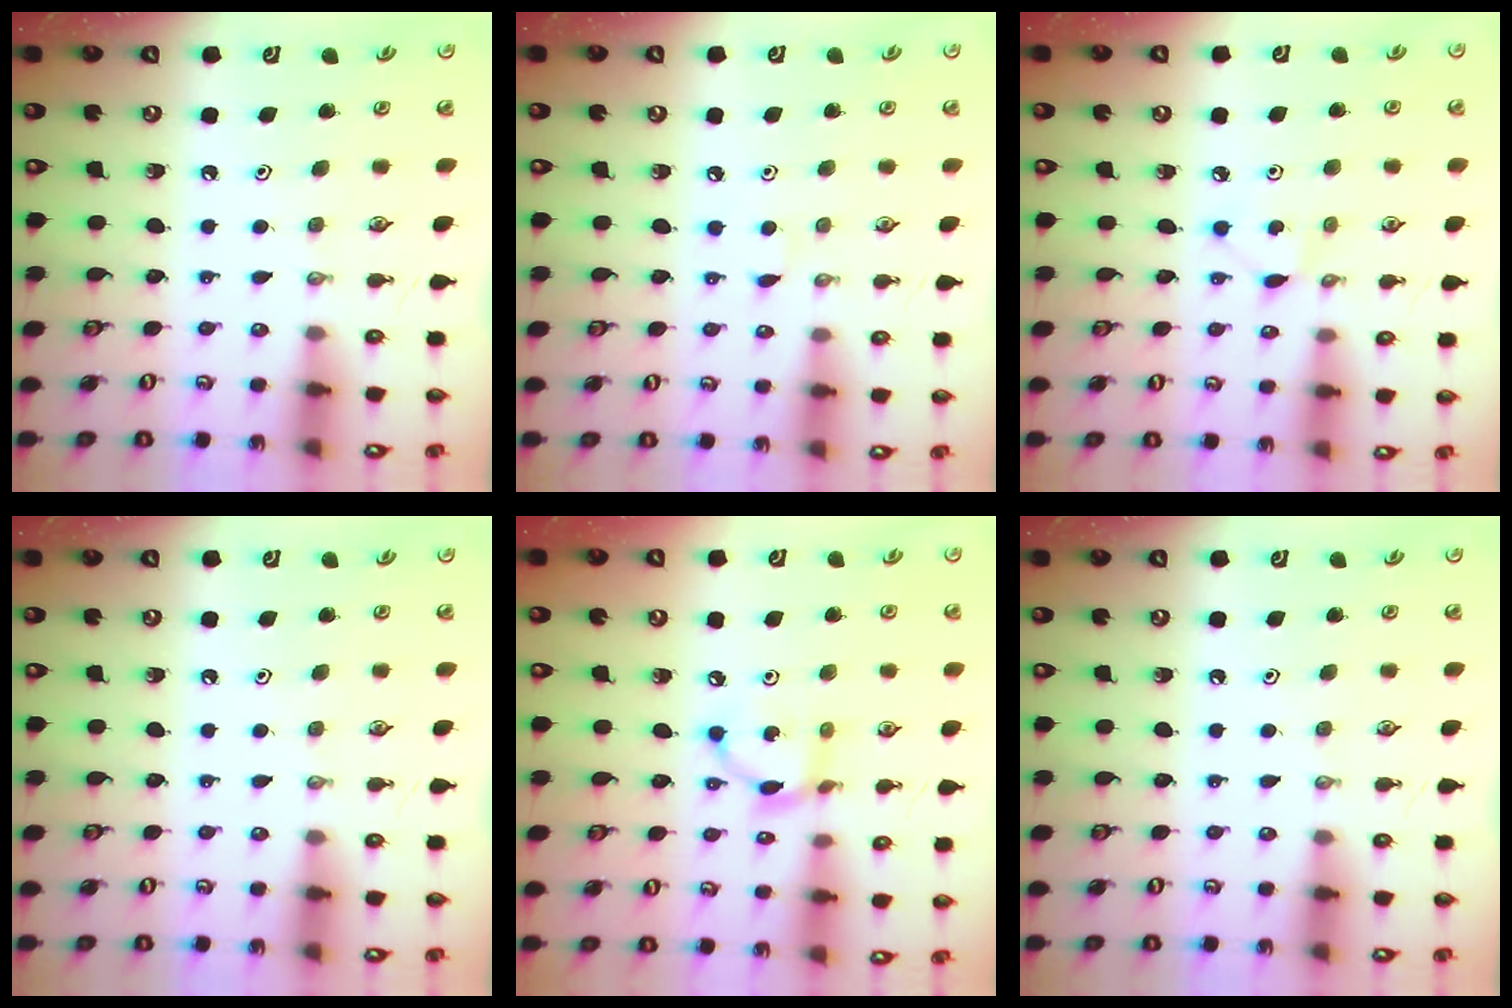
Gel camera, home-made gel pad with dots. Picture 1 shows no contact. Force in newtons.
{"total": 2.7, "press": 2.7, "slide": 0.4}
{"total": 4.1, "press": 4.1, "slide": 0.4}
{"total": 0.0}
{"total": 6.7, "press": 6.7, "slide": 0.2}
{"total": 0.0}